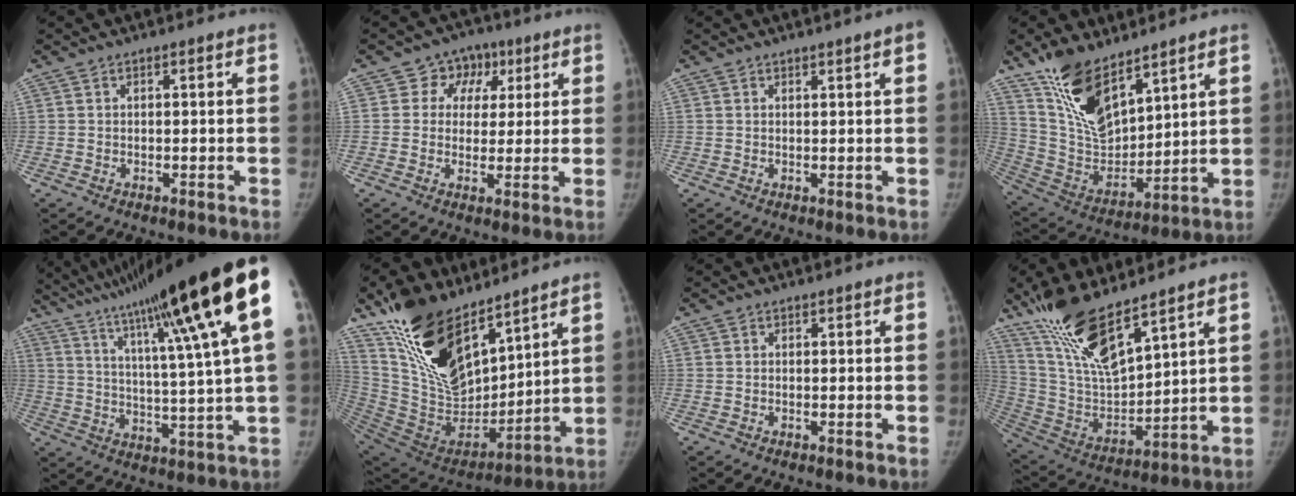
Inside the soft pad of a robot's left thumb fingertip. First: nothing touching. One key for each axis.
{"total": 7.3, "fx": 2.8, "fy": 6.4, "fz": 2.3, "tx": 0.009, "ty": 0.001, "tz": 0.036}
{"total": 2.4, "fx": 1.3, "fy": 0.0, "fz": 2.0, "tx": -0.029, "ty": 0.000, "tz": 0.018}
{"total": 16.5, "fx": 11.5, "fy": 7.1, "fz": 9.5, "tx": -0.133, "ty": -0.066, "tz": 0.233}
{"total": 25.9, "fx": 14.7, "fy": 0.9, "fz": 21.3, "tx": -0.329, "ty": -0.044, "tz": 0.224}
{"total": 25.0, "fx": 16.8, "fy": 11.4, "fz": 14.6, "tx": -0.231, "ty": -0.072, "tz": 0.315}
{"total": 0.0}
{"total": 17.5, "fx": 12.6, "fy": 4.8, "fz": 11.2, "tx": -0.197, "ty": -0.063, "tz": 0.256}